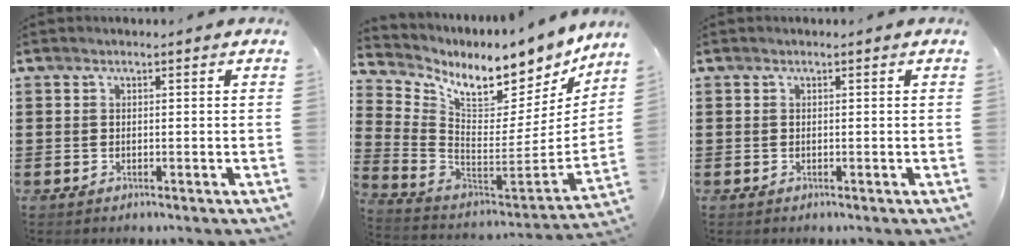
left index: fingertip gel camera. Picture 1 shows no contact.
{"total": 7.9, "force": [7.2, 1.9, 2.8], "torque": [-0.081, -0.074, 0.121]}
{"total": 0.0}